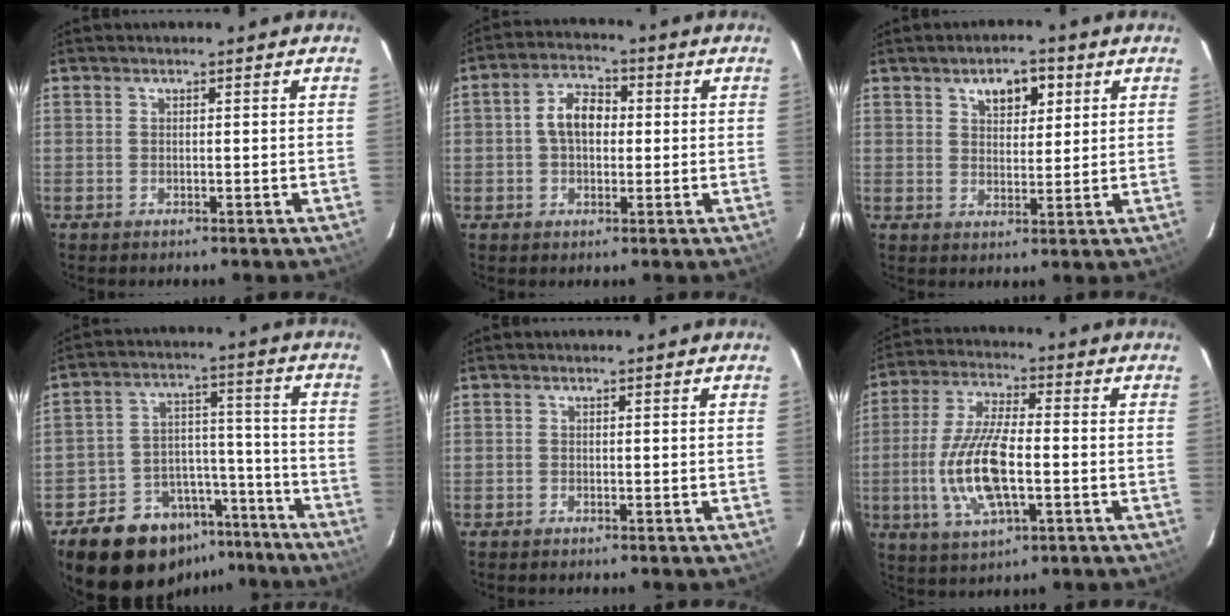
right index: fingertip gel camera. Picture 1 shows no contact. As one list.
[{"total": 6.7, "force": [0.3, 4.4, 5.0], "torque": [-0.091, 0.020, 0.004]}, {"total": 5.9, "force": [3.0, 3.3, 3.9], "torque": [-0.058, 0.012, 0.050]}, {"total": 18.1, "force": [-13.4, 10.6, 6.0], "torque": [-0.130, 0.061, -0.183]}, {"total": 0.0}, {"total": 14.0, "force": [-2.7, 5.0, 12.8], "torque": [-0.268, -0.004, -0.050]}]